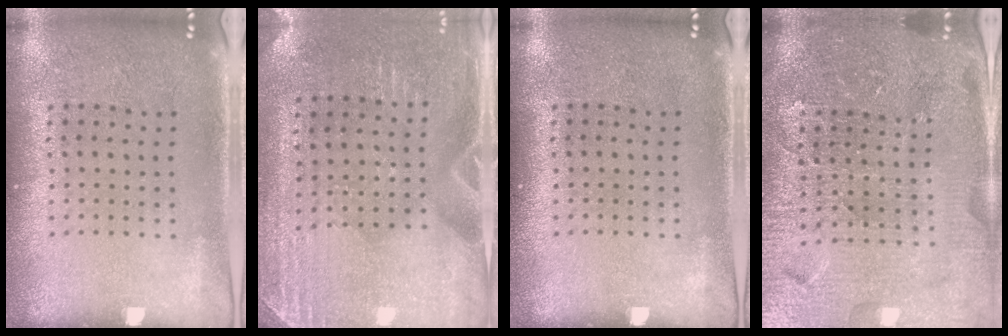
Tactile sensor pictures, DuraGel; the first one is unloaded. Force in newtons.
{"total": 2.9, "press": 2.8, "slide": 0.8}
{"total": 0.0}
{"total": 4.8, "press": 4.5, "slide": 1.6}